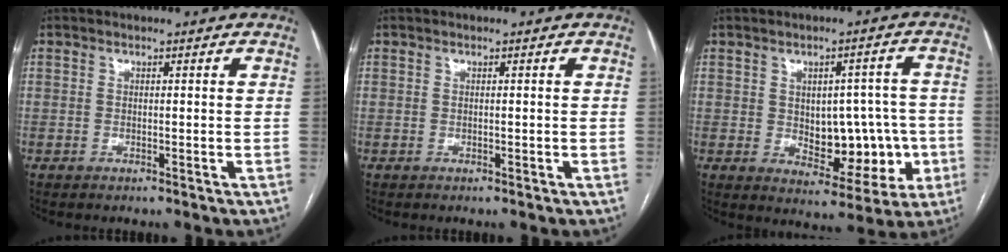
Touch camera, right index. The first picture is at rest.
{"total": 0.0}
{"total": 10.5, "force": [-1.2, 6.1, 8.5], "torque": [-0.089, 0.024, 0.001]}